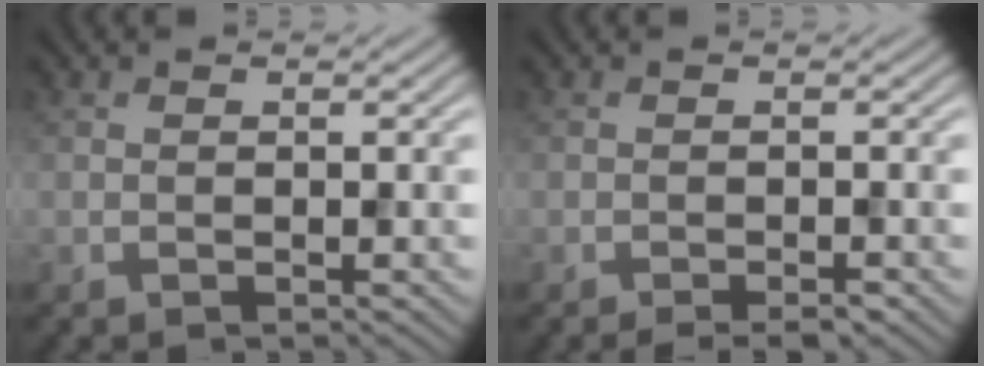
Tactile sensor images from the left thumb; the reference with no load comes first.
{"total": 1.8, "force": [-1.4, 0.2, 1.2], "torque": [-0.015, 0.002, -0.019]}